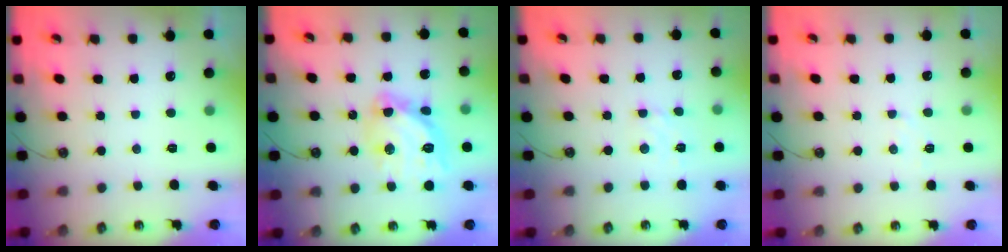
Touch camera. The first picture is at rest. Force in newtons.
{"total": 15.2, "press": 15.1, "slide": 1.5}
{"total": 2.9, "press": 2.9, "slide": 0.7}
{"total": 3.7, "press": 3.7, "slide": 0.6}